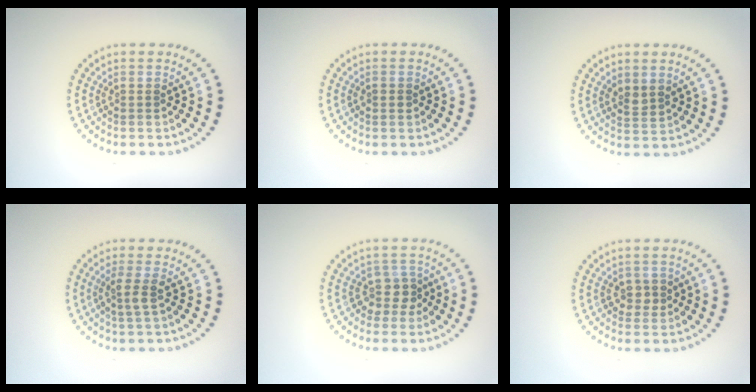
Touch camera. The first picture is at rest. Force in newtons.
{"total": 0.8, "press": 0.8, "slide": 0.0}
{"total": 1.5, "press": 1.3, "slide": 0.7}
{"total": 1.8, "press": 1.4, "slide": 1.1}
{"total": 2.3, "press": 1.8, "slide": 1.4}
{"total": 1.5, "press": 1.4, "slide": 0.4}